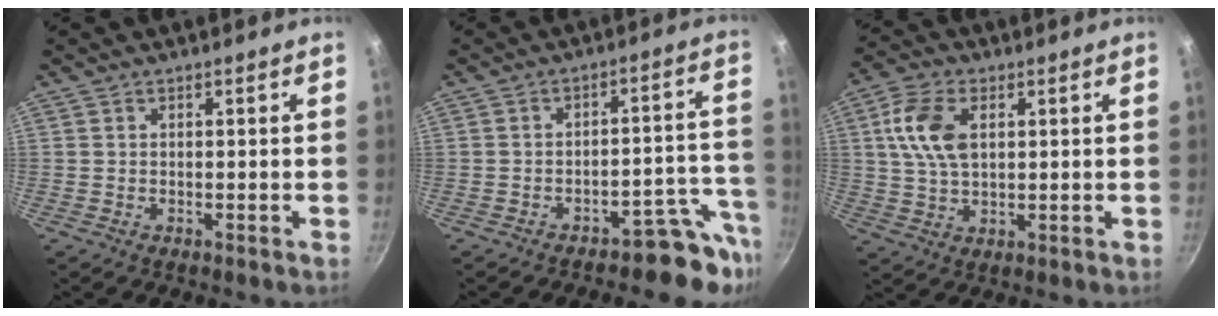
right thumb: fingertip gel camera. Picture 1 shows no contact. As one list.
[{"total": 7.6, "force": [-5.9, 2.7, 3.9], "torque": [0.000, 0.072, -0.086]}, {"total": 9.9, "force": [2.4, 6.0, 7.5], "torque": [-0.137, 0.006, 0.042]}]